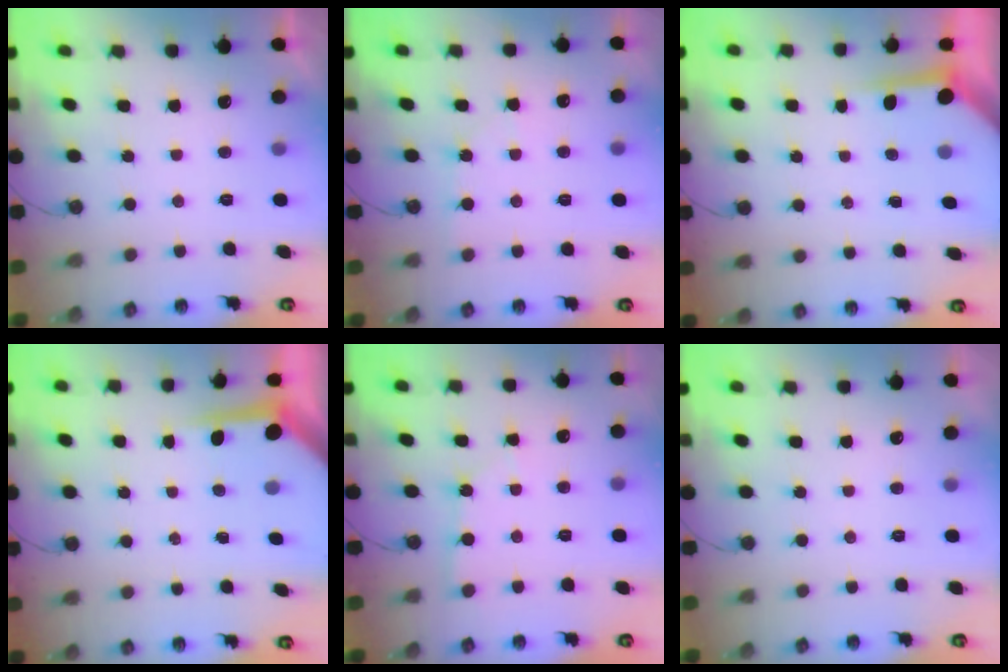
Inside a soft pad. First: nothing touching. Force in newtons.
{"total": 4.2, "press": 4.1, "slide": 0.7}
{"total": 3.9, "press": 3.9, "slide": 0.4}
{"total": 4.0, "press": 4.0, "slide": 0.4}
{"total": 1.9, "press": 1.9, "slide": 0.2}
{"total": 0.0}